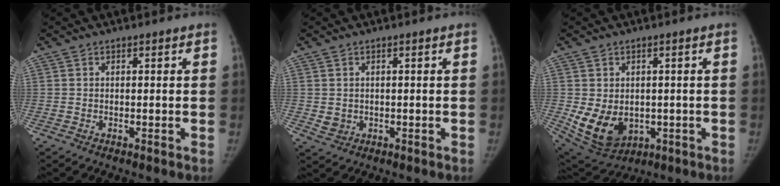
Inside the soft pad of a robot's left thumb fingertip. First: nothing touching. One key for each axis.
{"total": 2.3, "fx": 0.0, "fy": 2.1, "fz": 1.0, "tx": -0.012, "ty": -0.003, "tz": 0.010}
{"total": 10.8, "fx": -1.5, "fy": 8.2, "fz": 6.8, "tx": -0.103, "ty": -0.010, "tz": 0.002}